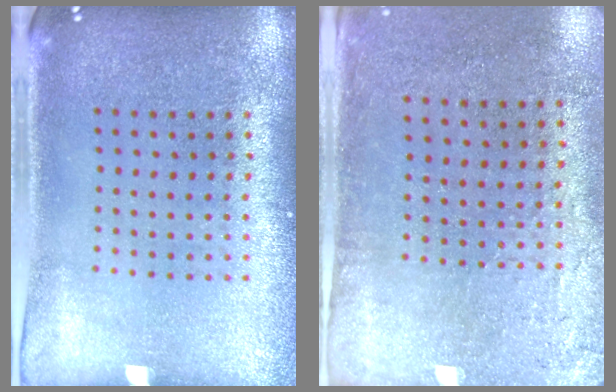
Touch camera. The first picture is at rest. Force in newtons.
{"total": 2.8, "press": 2.3, "slide": 1.6}